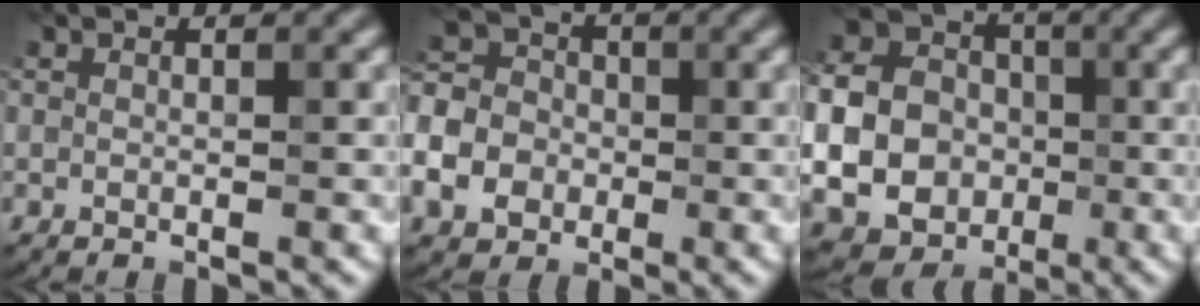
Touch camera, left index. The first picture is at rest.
{"total": 6.1, "force": [-2.0, 4.9, 2.9], "torque": [-0.071, -0.004, -0.055]}
{"total": 11.6, "force": [-1.7, 10.1, 5.5], "torque": [-0.141, -0.017, -0.046]}